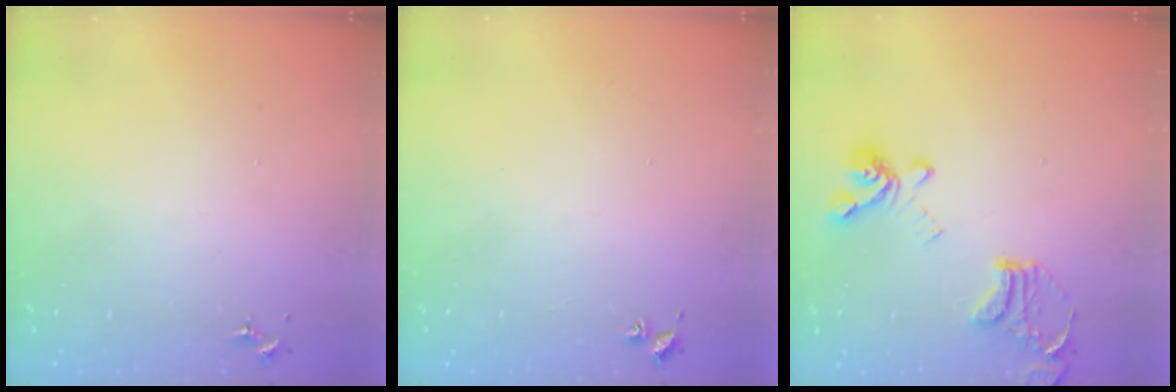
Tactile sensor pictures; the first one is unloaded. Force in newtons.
{"total": 1.9, "press": 1.9, "slide": 0.2}
{"total": 17.6, "press": 17.5, "slide": 1.6}